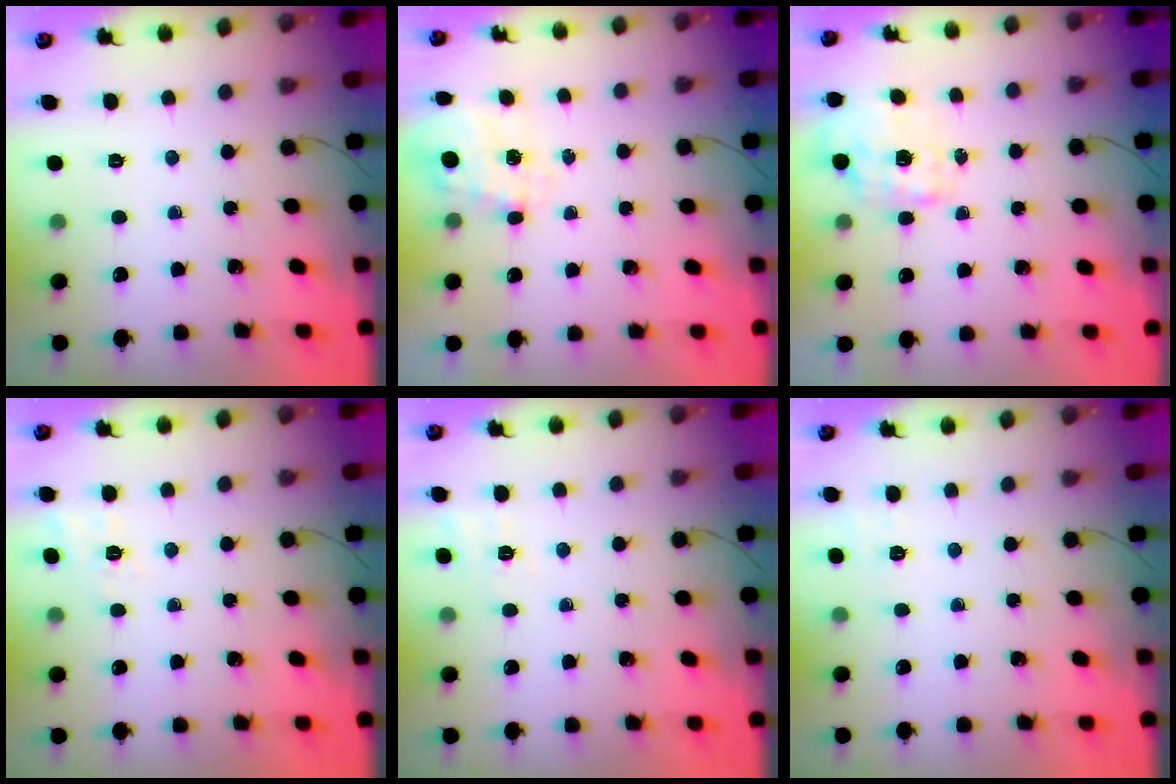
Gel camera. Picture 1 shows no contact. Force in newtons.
{"total": 7.0, "press": 6.9, "slide": 1.1}
{"total": 1.2, "press": 1.0, "slide": 0.7}
{"total": 2.0, "press": 0.9, "slide": 1.8}
{"total": 2.6, "press": 1.9, "slide": 1.8}
{"total": 1.6, "press": 0.1, "slide": 1.6}